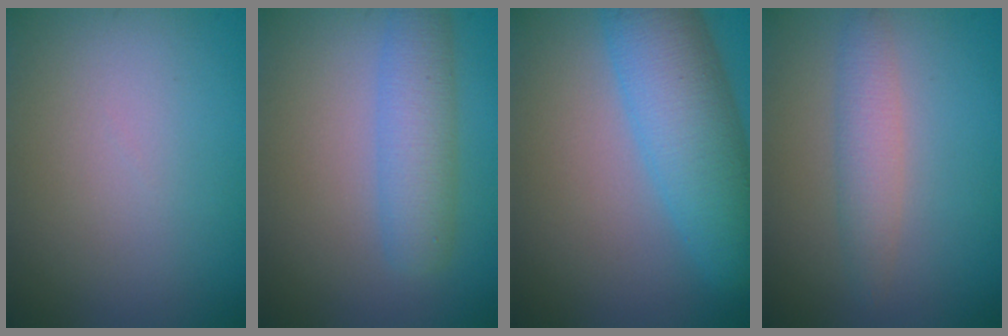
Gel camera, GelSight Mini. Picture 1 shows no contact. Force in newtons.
{"total": 3.7, "press": 3.7, "slide": 0.1}
{"total": 7.9, "press": 7.9, "slide": 0.2}
{"total": 2.5, "press": 2.5, "slide": 0.0}